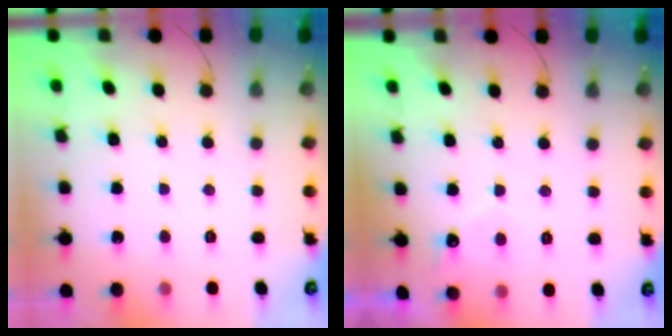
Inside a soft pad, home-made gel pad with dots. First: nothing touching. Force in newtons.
{"total": 3.7, "press": 3.7, "slide": 0.2}